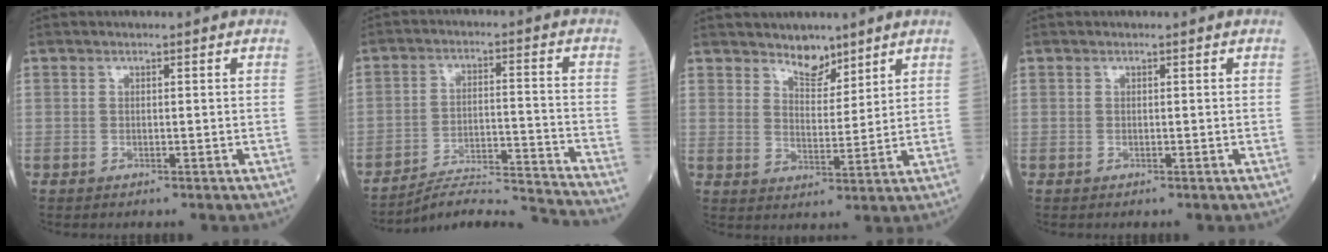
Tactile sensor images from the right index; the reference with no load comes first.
{"total": 7.5, "force": [-7.4, -1.1, 0.4], "torque": [-0.007, 0.000, -0.114]}
{"total": 4.7, "force": [4.0, 1.8, 1.7], "torque": [-0.028, -0.007, 0.072]}
{"total": 0.0}